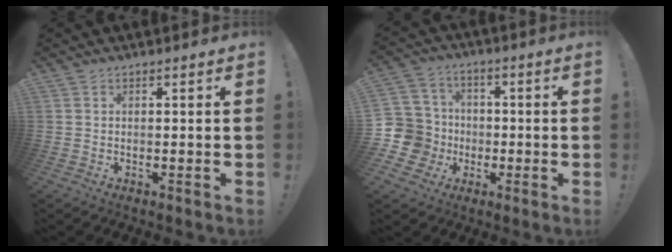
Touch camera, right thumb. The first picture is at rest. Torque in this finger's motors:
{"motor_torque": [-0.10, 0.11, 0.06, -0.10, -0.13]}